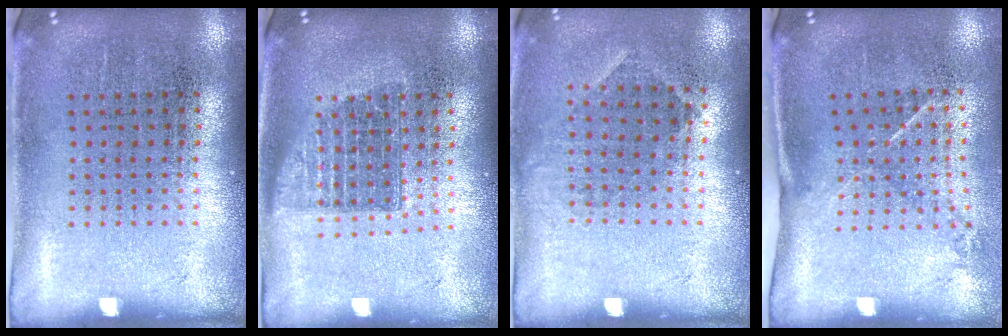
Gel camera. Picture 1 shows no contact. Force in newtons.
{"total": 1.4, "press": 1.1, "slide": 0.8}
{"total": 0.9, "press": 0.6, "slide": 0.6}
{"total": 1.5, "press": 1.0, "slide": 1.1}